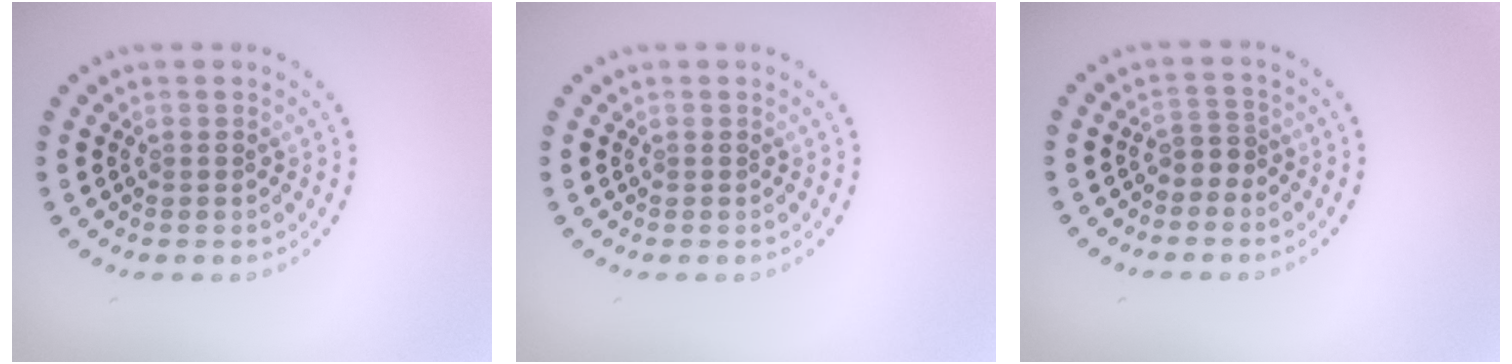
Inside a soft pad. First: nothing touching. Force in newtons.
{"total": 0.0}
{"total": 1.5, "press": 1.2, "slide": 0.9}